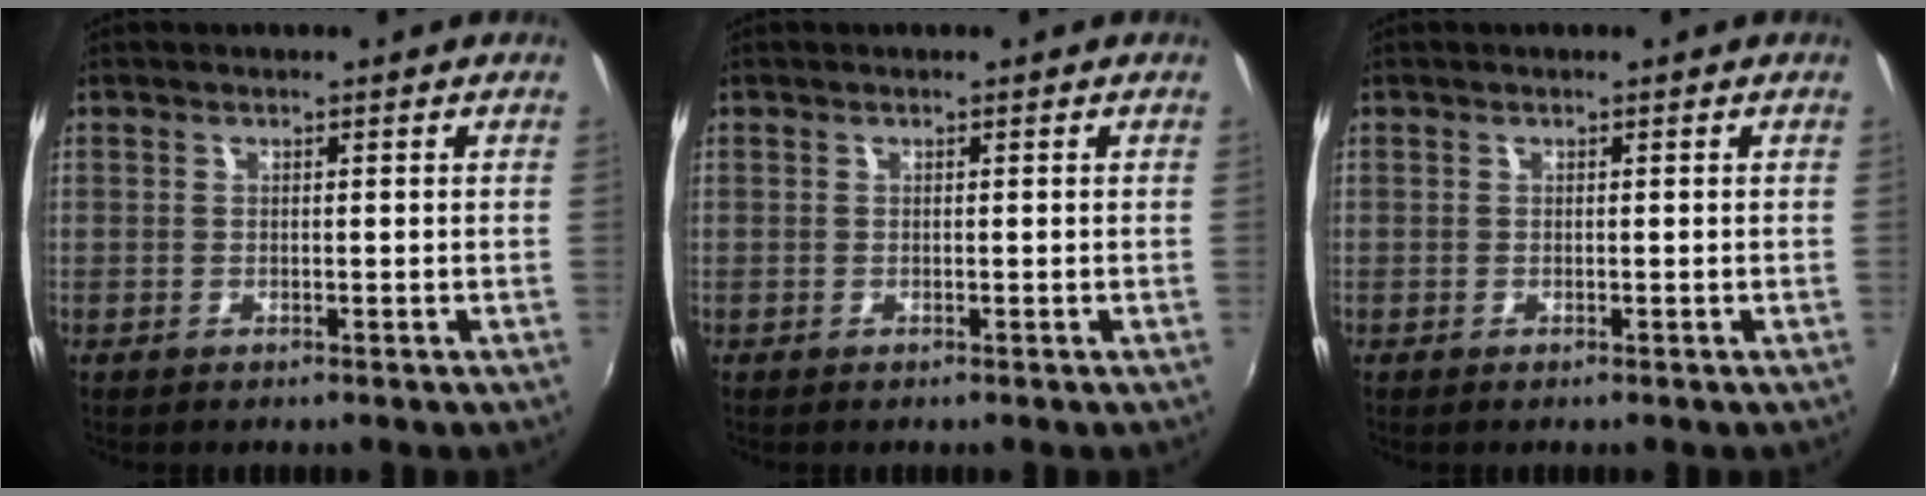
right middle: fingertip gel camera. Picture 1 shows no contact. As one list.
[{"total": 0.0}, {"total": 0.0}]